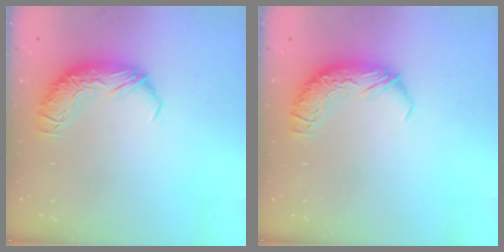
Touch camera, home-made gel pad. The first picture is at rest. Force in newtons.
{"total": 0.0}